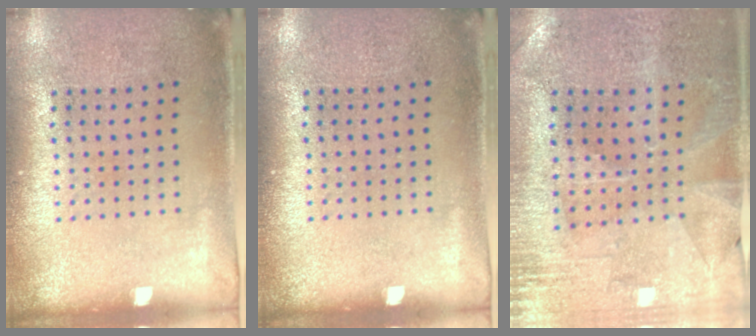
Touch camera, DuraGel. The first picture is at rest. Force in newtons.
{"total": 0.0}
{"total": 0.7, "press": 0.6, "slide": 0.3}